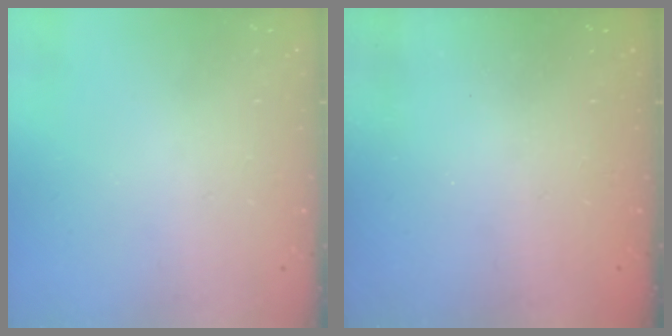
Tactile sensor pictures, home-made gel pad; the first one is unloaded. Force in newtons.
{"total": 2.2, "press": 2.1, "slide": 0.8}